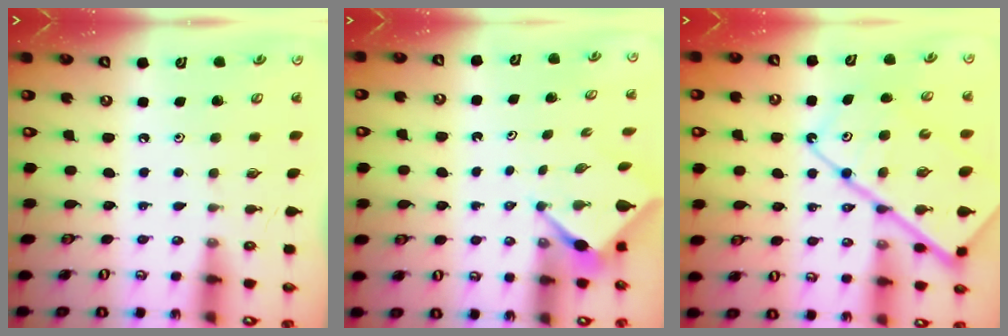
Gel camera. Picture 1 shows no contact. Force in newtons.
{"total": 2.7, "press": 2.7, "slide": 0.0}
{"total": 17.5, "press": 17.4, "slide": 1.8}